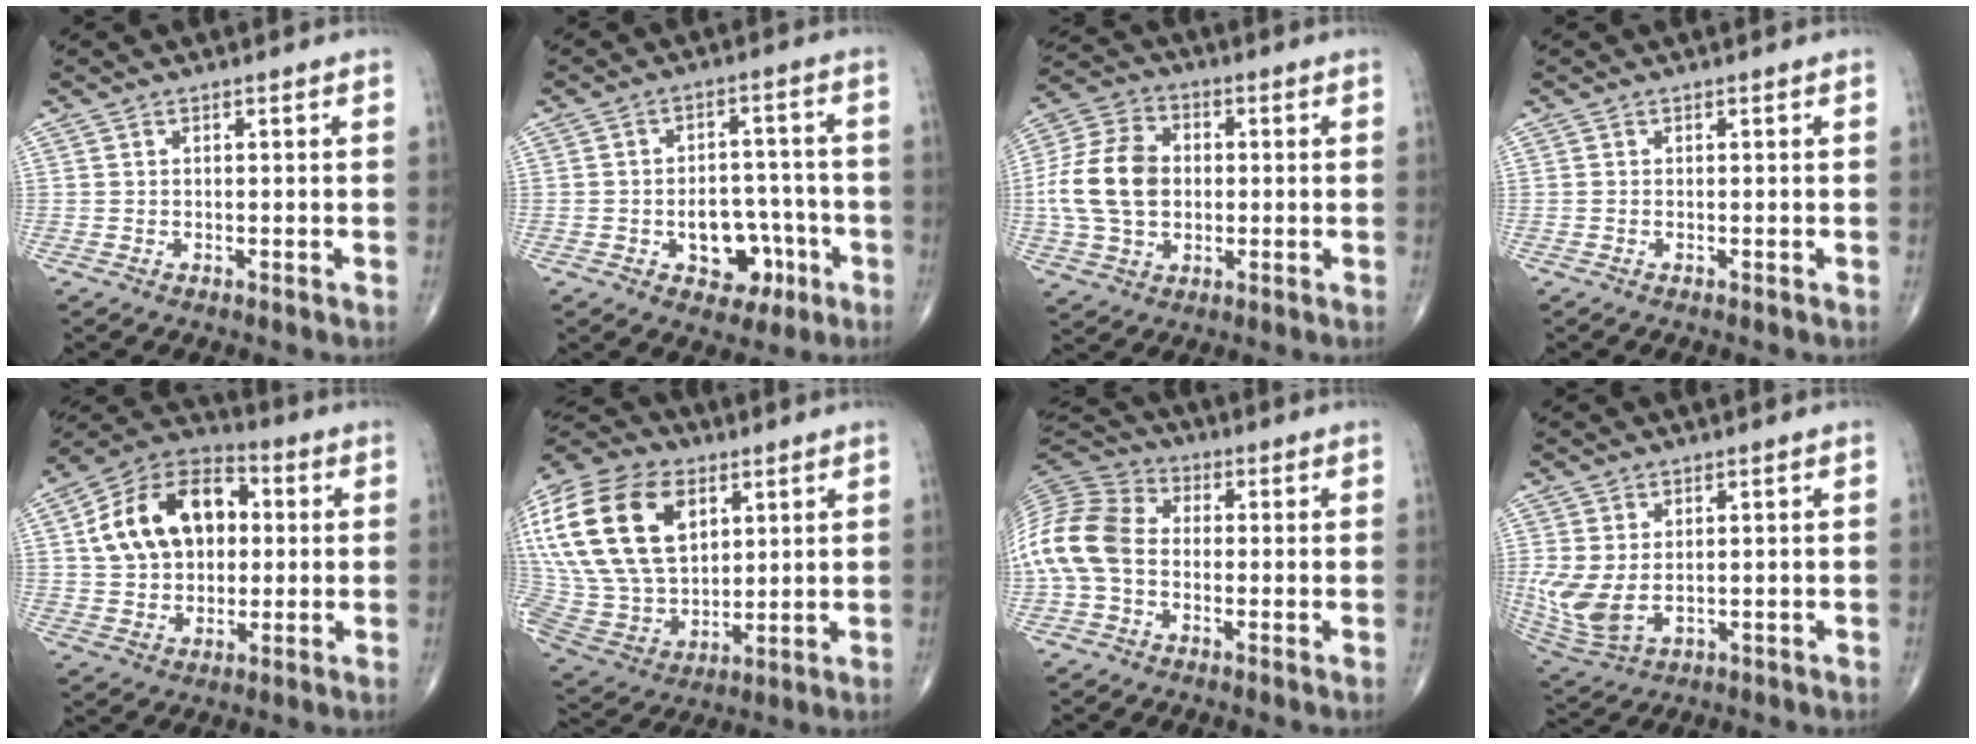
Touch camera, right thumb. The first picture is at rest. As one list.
[{"total": 9.6, "force": [-3.6, 6.7, 6.0], "torque": [-0.046, 0.038, -0.044]}, {"total": 14.9, "force": [-0.1, 10.9, 10.2], "torque": [-0.185, 0.019, -0.004]}, {"total": 0.0}, {"total": 17.8, "force": [3.0, 12.6, 12.2], "torque": [-0.180, 0.022, 0.046]}, {"total": 27.4, "force": [8.8, 17.6, 19.1], "torque": [-0.401, 0.004, 0.170]}, {"total": 13.5, "force": [-1.7, 9.9, 9.1], "torque": [-0.194, 0.032, -0.043]}, {"total": 9.3, "force": [0.3, 5.8, 7.2], "torque": [-0.169, -0.007, 0.025]}]